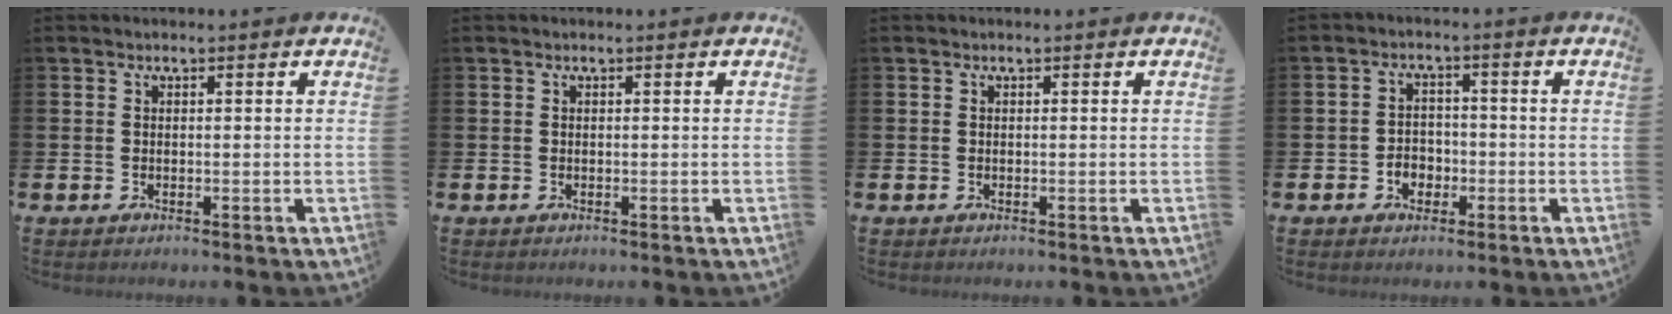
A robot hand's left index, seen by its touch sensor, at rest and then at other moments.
{"total": 0.0}
{"total": 0.0}
{"total": 2.9, "force": [-1.4, 2.4, 1.0], "torque": [-0.018, 0.001, -0.033]}